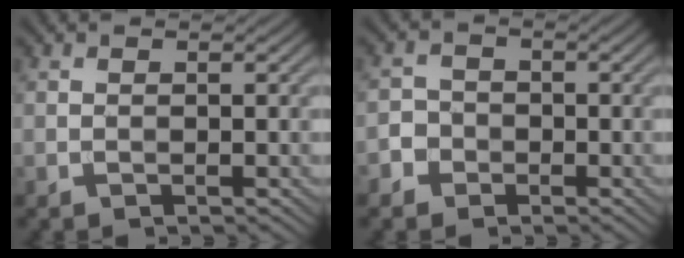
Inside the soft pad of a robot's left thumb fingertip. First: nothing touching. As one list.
[{"total": 2.9, "force": [-1.4, 2.5, 0.5], "torque": [0.001, 0.003, -0.038]}]